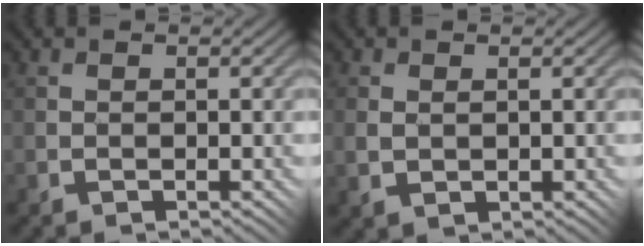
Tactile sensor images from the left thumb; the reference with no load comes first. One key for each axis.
{"total": 2.1, "fx": 0.2, "fy": 1.4, "fz": 1.5, "tx": -0.034, "ty": -0.005, "tz": 0.011}